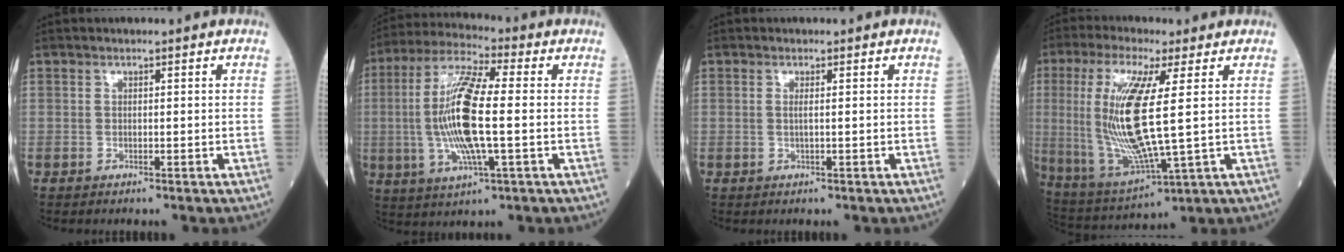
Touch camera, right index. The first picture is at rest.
{"total": 14.3, "force": [-0.7, 2.1, 14.2], "torque": [-0.296, 0.000, -0.015]}
{"total": 0.9, "force": [0.2, -0.1, 0.8], "torque": [-0.023, 0.000, 0.003]}
{"total": 15.9, "force": [1.9, 1.8, 15.7], "torque": [-0.348, -0.014, 0.043]}